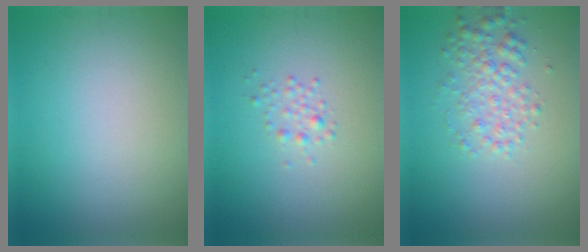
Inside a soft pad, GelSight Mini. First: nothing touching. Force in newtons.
{"total": 1.2, "press": 1.2, "slide": 0.0}
{"total": 2.9, "press": 2.9, "slide": 0.1}